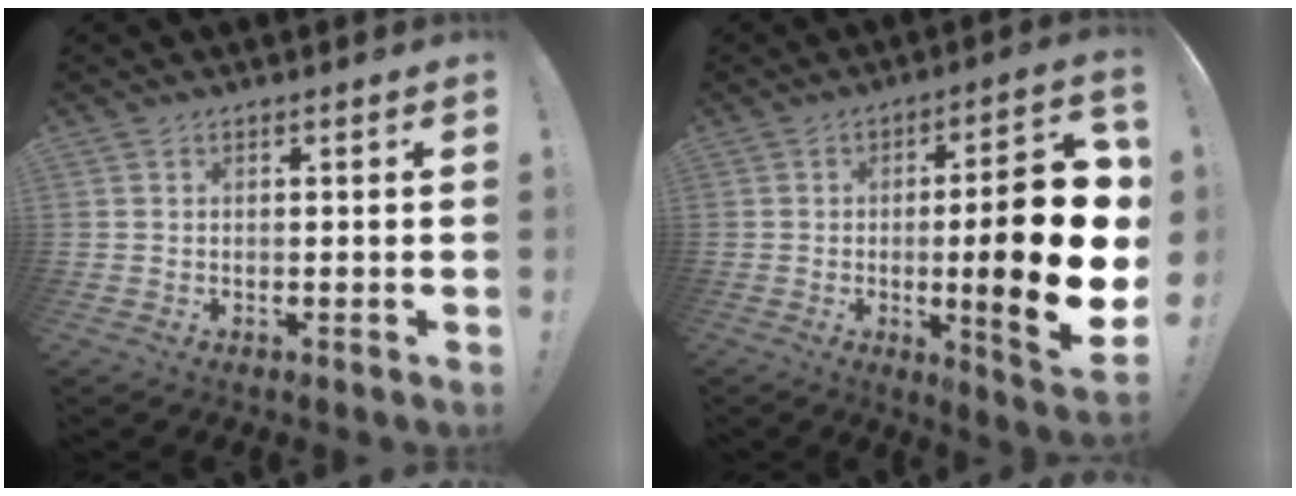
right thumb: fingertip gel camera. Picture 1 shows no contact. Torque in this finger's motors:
{"motor_torque": [0.23, 1.30, 2.17, -0.62, 0.10]}